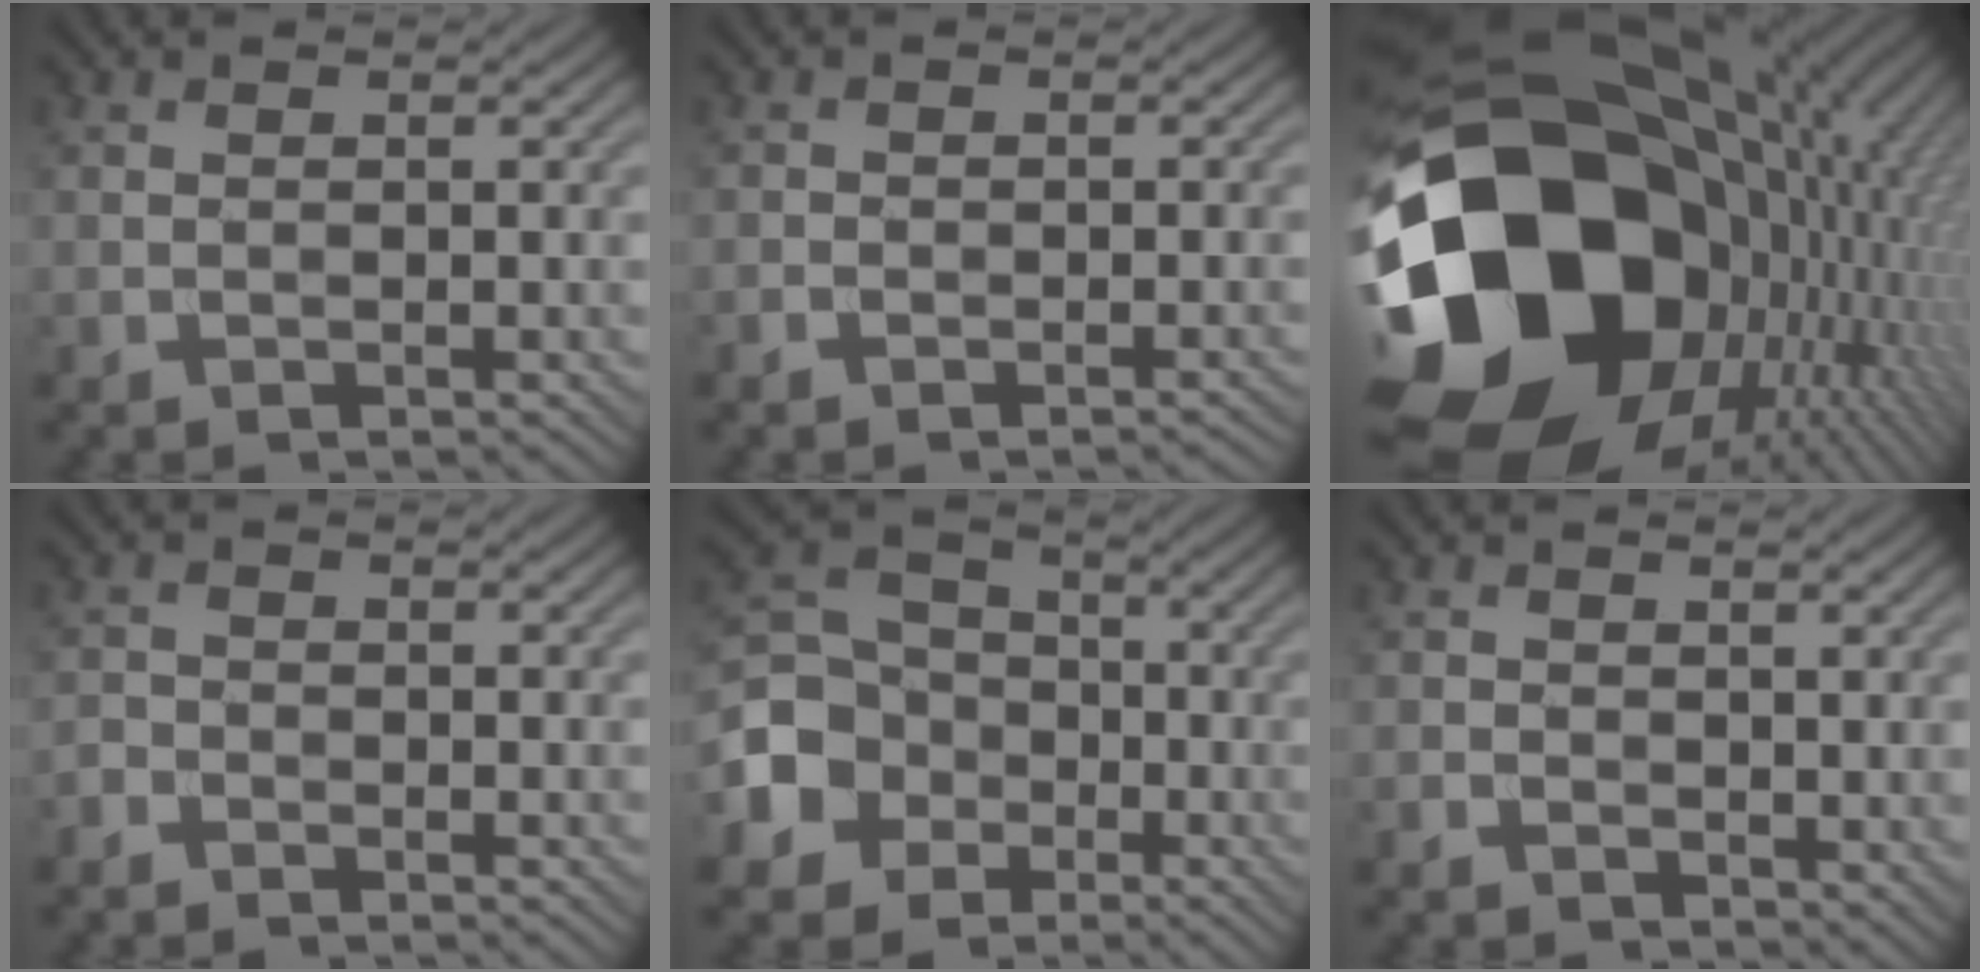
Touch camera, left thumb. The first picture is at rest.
{"total": 1.4, "force": [-1.1, 0.9, 0.4], "torque": [-0.005, -0.001, -0.019]}
{"total": 23.2, "force": [-3.3, 17.0, 15.4], "torque": [-0.332, -0.060, -0.019]}
{"total": 1.5, "force": [-1.3, 0.7, 0.3], "torque": [-0.007, 0.000, -0.032]}
{"total": 9.9, "force": [-3.6, 8.4, 3.8], "torque": [-0.112, -0.014, -0.096]}
{"total": 1.9, "force": [0.3, 1.7, 0.8], "torque": [-0.022, -0.010, 0.005]}